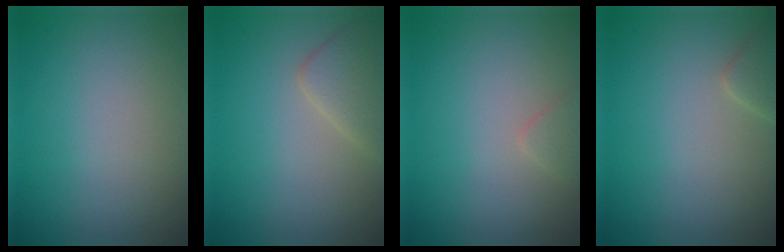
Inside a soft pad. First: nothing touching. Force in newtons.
{"total": 2.7, "press": 2.7, "slide": 0.1}
{"total": 0.8, "press": 0.8, "slide": 0.1}
{"total": 1.5, "press": 1.5, "slide": 0.1}